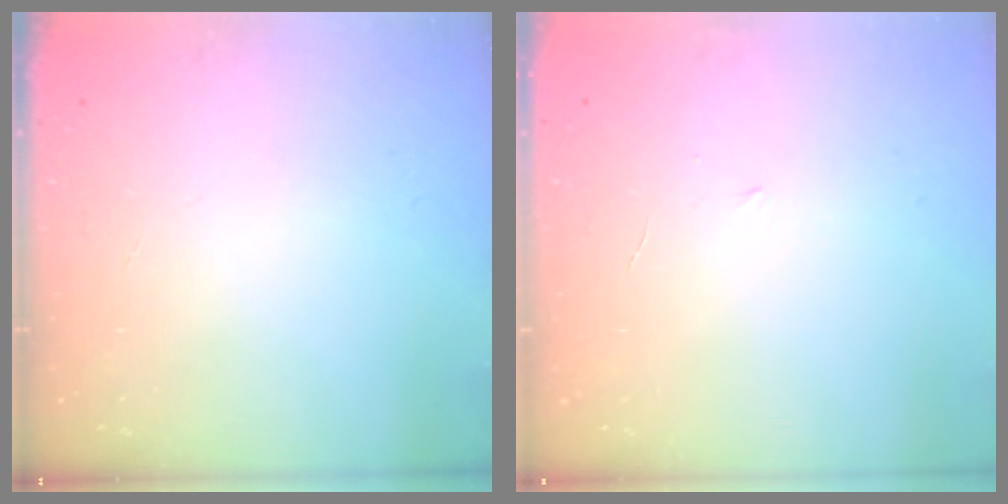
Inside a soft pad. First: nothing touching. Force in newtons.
{"total": 3.6, "press": 3.5, "slide": 1.0}